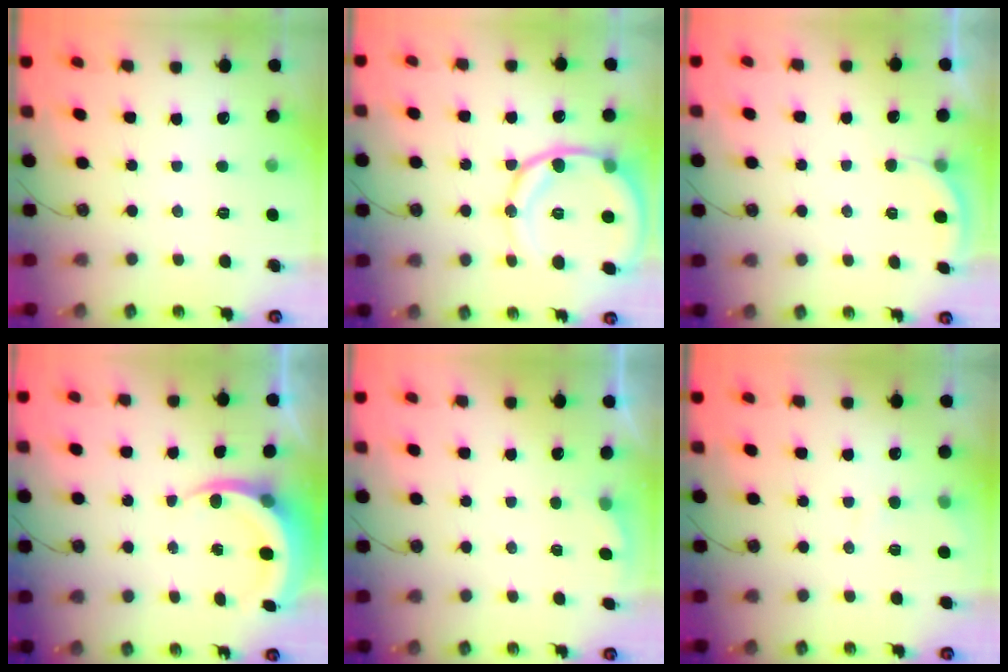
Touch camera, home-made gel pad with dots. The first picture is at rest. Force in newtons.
{"total": 15.7, "press": 15.4, "slide": 3.0}
{"total": 2.6, "press": 2.5, "slide": 0.6}
{"total": 5.3, "press": 5.3, "slide": 0.5}
{"total": 1.8, "press": 1.7, "slide": 0.8}
{"total": 4.6, "press": 4.4, "slide": 1.4}